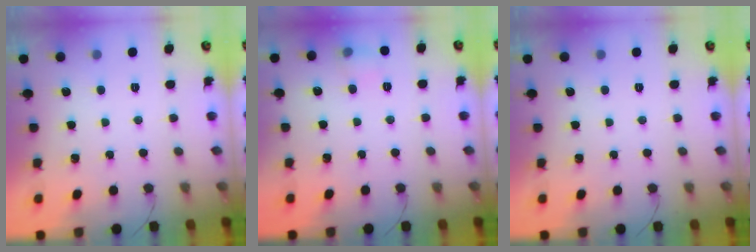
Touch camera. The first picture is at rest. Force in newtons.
{"total": 6.4, "press": 6.1, "slide": 1.9}
{"total": 0.0}